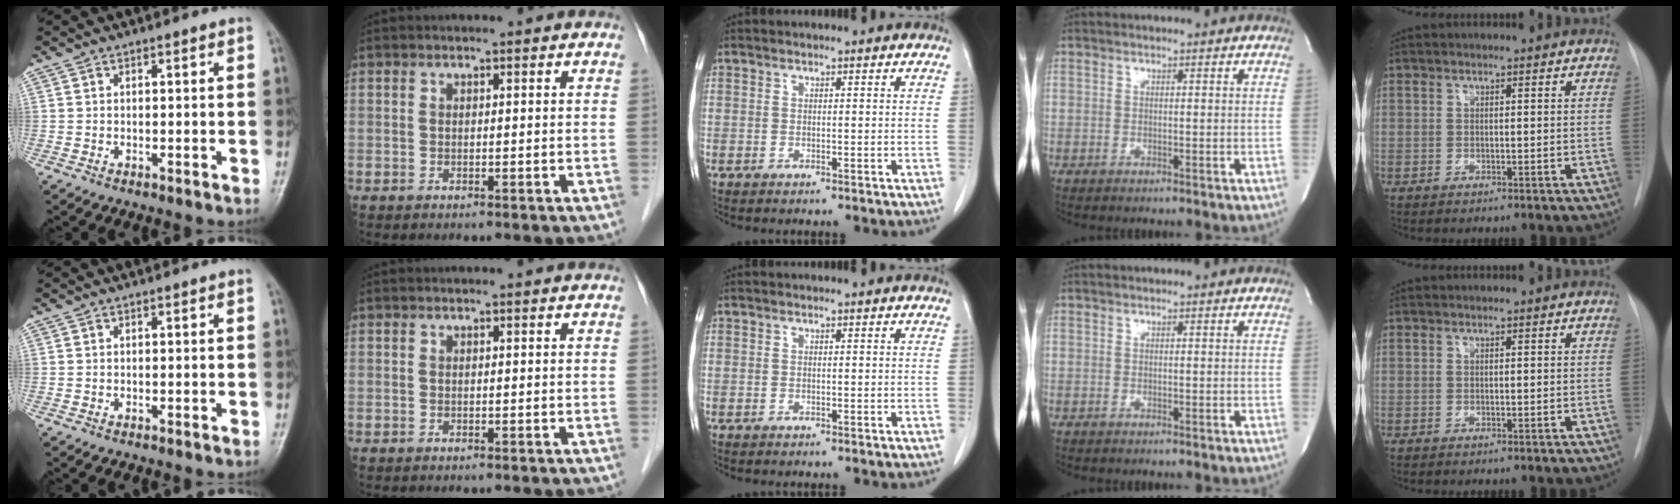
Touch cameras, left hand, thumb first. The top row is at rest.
{}